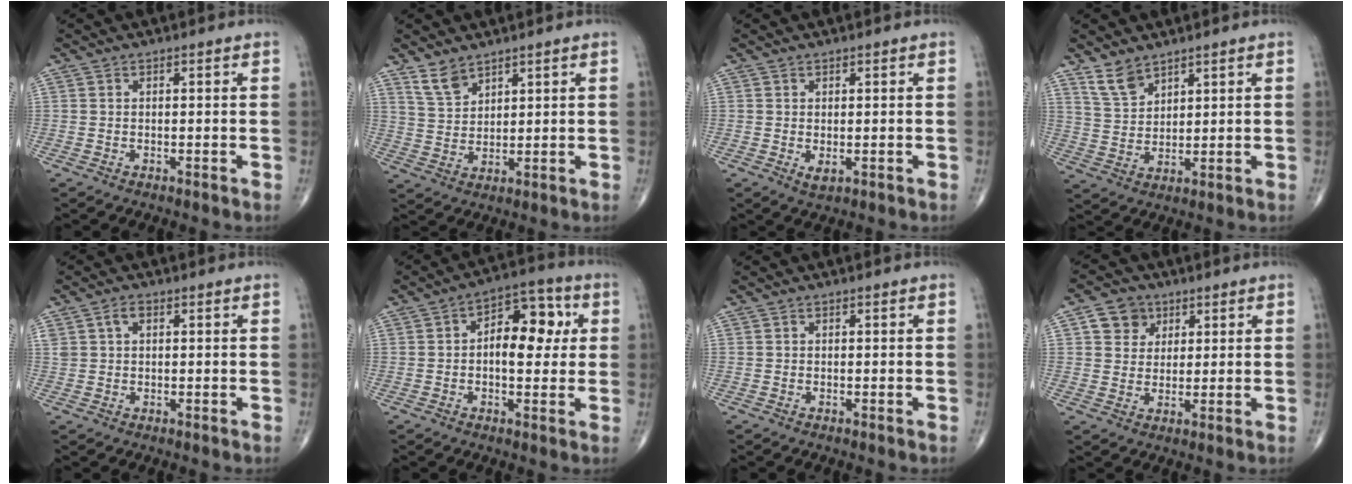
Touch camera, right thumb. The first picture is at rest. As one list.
[{"total": 4.8, "force": [3.8, 2.2, 1.9], "torque": [-0.029, -0.024, 0.082]}, {"total": 1.5, "force": [-0.1, 0.8, 1.3], "torque": [-0.021, -0.004, 0.002]}, {"total": 5.3, "force": [4.2, 2.4, 2.2], "torque": [-0.033, -0.025, 0.091]}, {"total": 2.8, "force": [1.0, 1.9, 1.8], "torque": [-0.037, 0.012, 0.024]}, {"total": 11.0, "force": [1.3, 6.4, 8.8], "torque": [-0.098, 0.023, 0.013]}, {"total": 0.0}, {"total": 5.8, "force": [2.5, 4.9, 1.8], "torque": [-0.006, -0.008, 0.041]}]